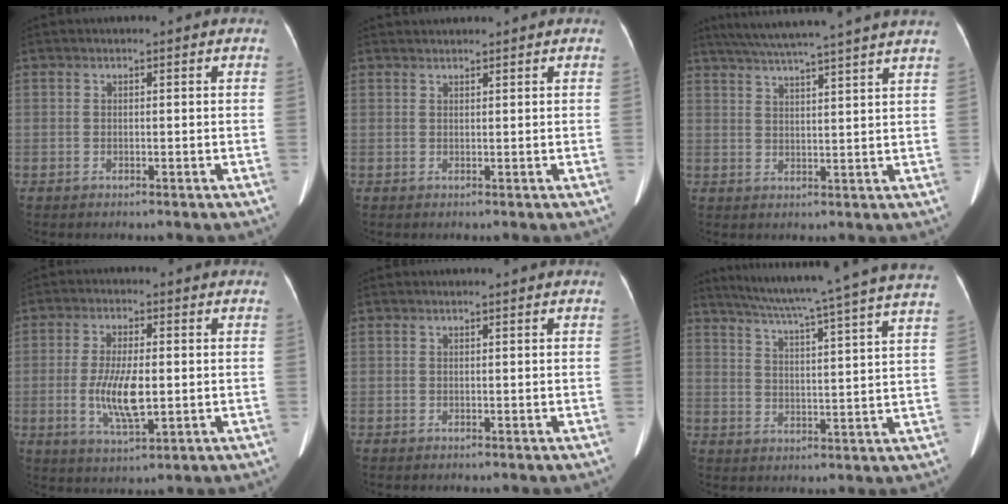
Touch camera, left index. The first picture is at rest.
{"total": 1.3, "force": [1.3, 0.1, -0.1], "torque": [-0.003, 0.012, 0.026]}
{"total": 17.6, "force": [15.3, -1.2, 8.6], "torque": [-0.150, 0.010, 0.206]}
{"total": 7.8, "force": [-1.1, 2.1, 7.4], "torque": [-0.152, -0.017, -0.018]}
{"total": 0.0}
{"total": 24.4, "force": [21.2, -1.5, 11.9], "torque": [-0.197, -0.033, 0.275]}